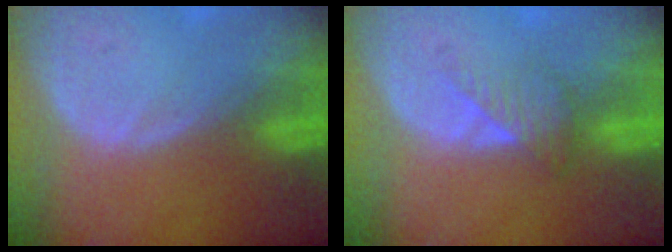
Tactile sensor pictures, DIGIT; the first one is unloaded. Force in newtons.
{"total": 3.4, "press": 3.1, "slide": 1.4}